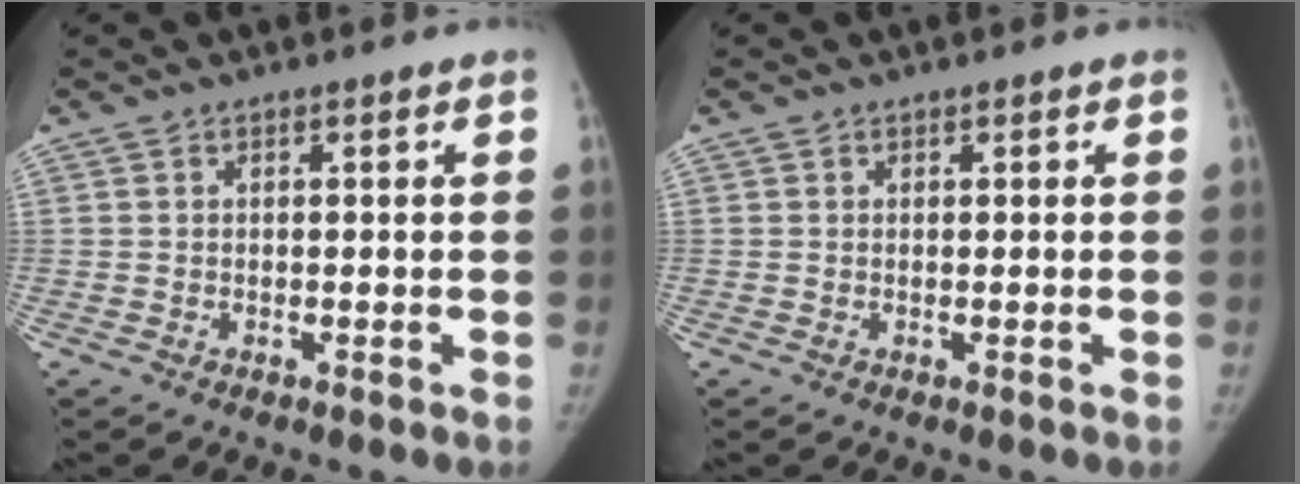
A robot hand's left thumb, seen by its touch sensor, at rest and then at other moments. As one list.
[{"total": 0.0}]